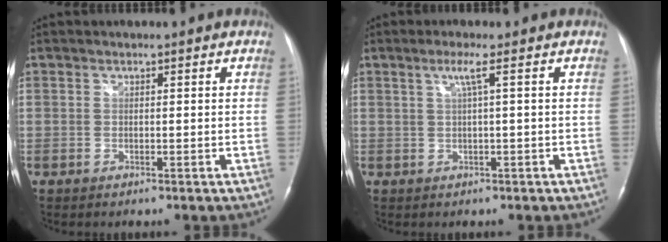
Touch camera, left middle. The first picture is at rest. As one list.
[{"total": 2.3, "force": [0.7, -0.6, 2.1], "torque": [-0.046, 0.003, 0.015]}]